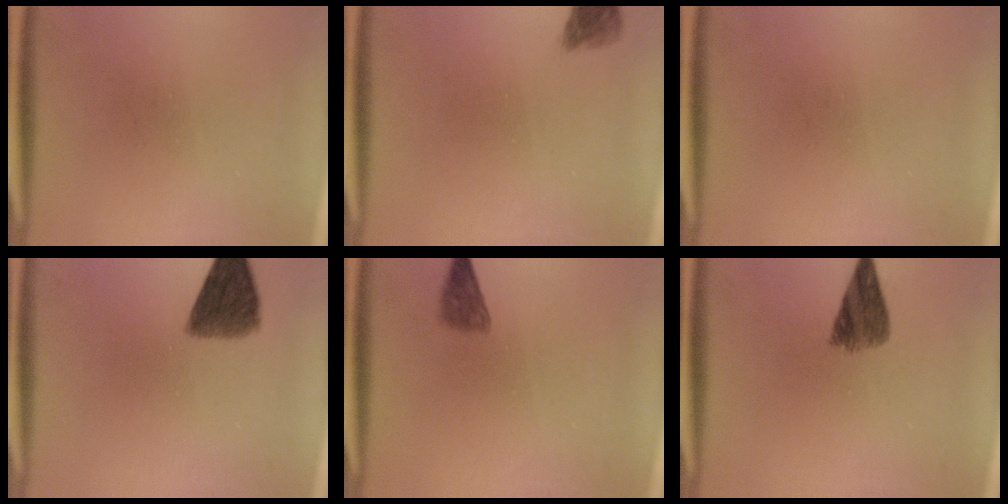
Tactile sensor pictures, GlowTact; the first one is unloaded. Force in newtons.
{"total": 2.4}
{"total": 0.0}
{"total": 7.0}
{"total": 2.1}
{"total": 5.3}